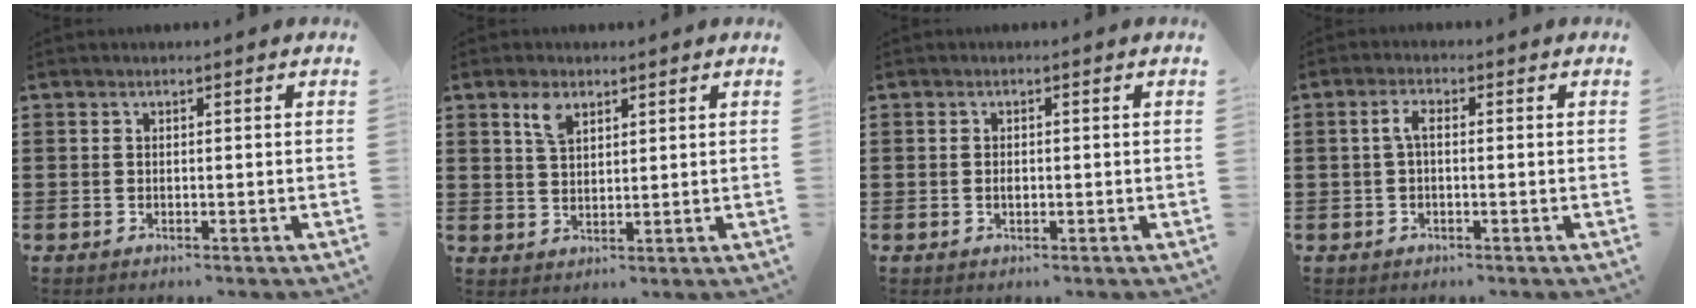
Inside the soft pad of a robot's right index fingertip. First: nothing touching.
{"total": 3.6, "force": [2.3, 1.7, 2.3], "torque": [-0.052, 0.007, 0.041]}
{"total": 1.0, "force": [-0.1, 0.6, 0.9], "torque": [-0.018, 0.001, -0.002]}
{"total": 2.4, "force": [-0.1, 0.9, 2.2], "torque": [-0.051, 0.002, -0.006]}